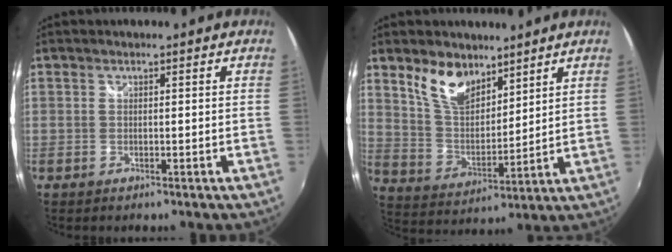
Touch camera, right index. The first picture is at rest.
{"total": 10.6, "force": [7.2, 5.3, 5.7], "torque": [-0.108, 0.007, 0.142]}